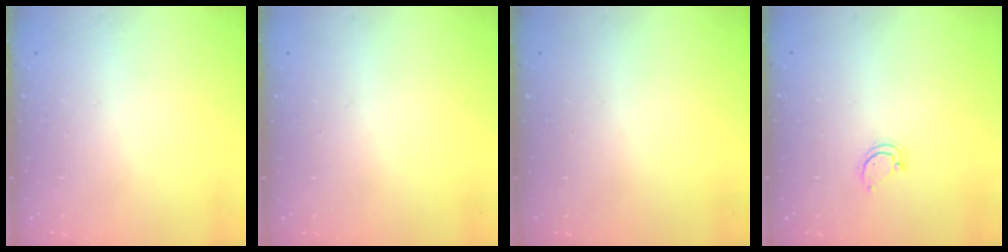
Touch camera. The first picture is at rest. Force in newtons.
{"total": 0.0}
{"total": 0.0}
{"total": 3.0, "press": 3.0, "slide": 0.2}